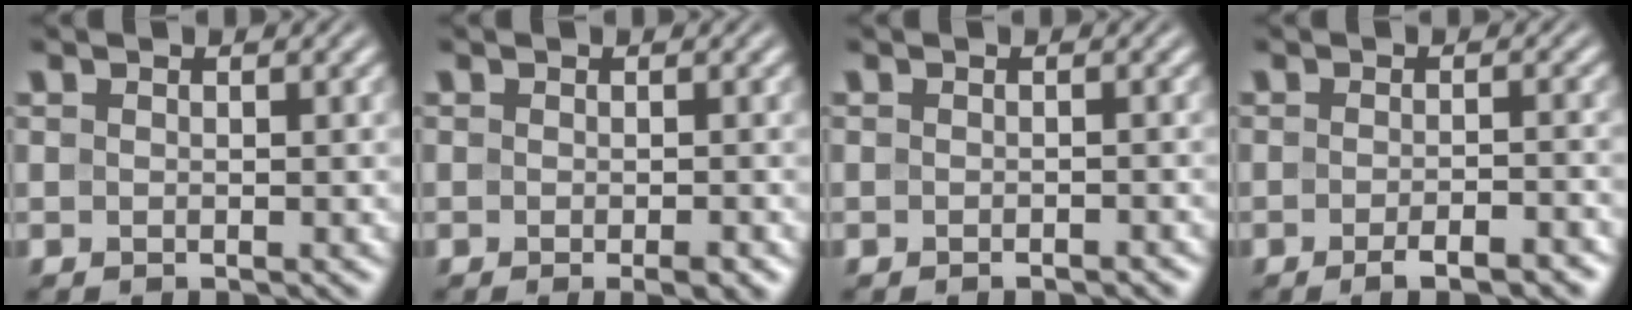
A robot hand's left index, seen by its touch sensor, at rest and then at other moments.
{"total": 1.5, "force": [-0.7, 0.2, 1.3], "torque": [-0.017, -0.004, -0.010]}
{"total": 0.8, "force": [-0.7, 0.2, 0.5], "torque": [-0.006, -0.001, -0.008]}
{"total": 3.7, "force": [-2.3, 0.9, 2.7], "torque": [-0.038, 0.000, -0.033]}